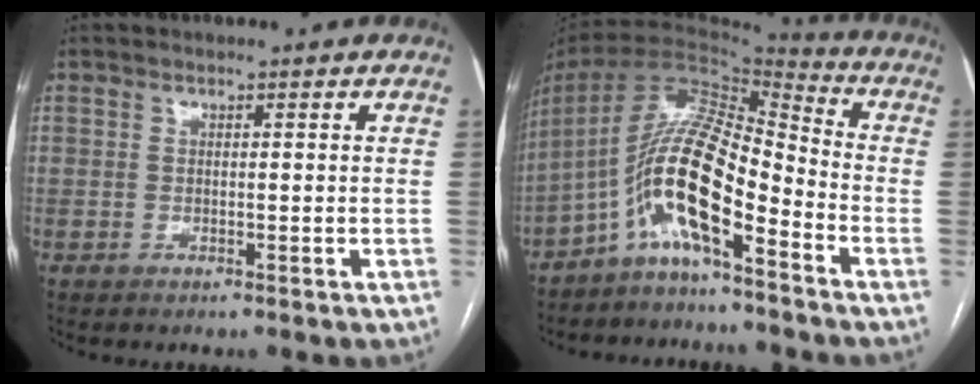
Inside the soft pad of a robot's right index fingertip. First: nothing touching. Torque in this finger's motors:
{"motor_torque": [0.06, -0.01, 0.06, -0.13]}